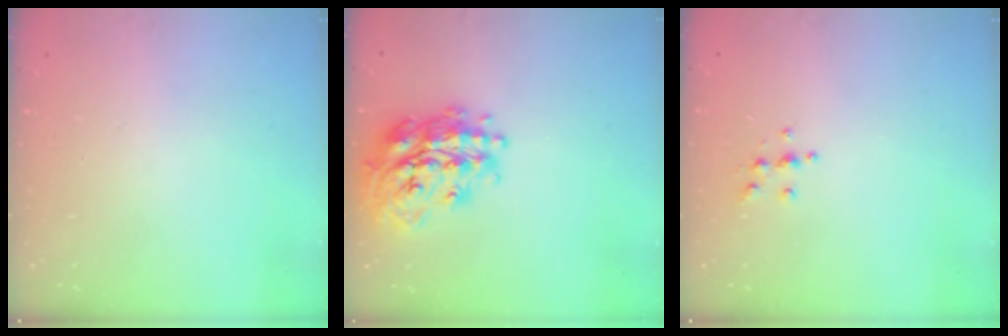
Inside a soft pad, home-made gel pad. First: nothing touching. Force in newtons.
{"total": 21.0, "press": 20.9, "slide": 1.5}
{"total": 4.4, "press": 4.4, "slide": 0.4}